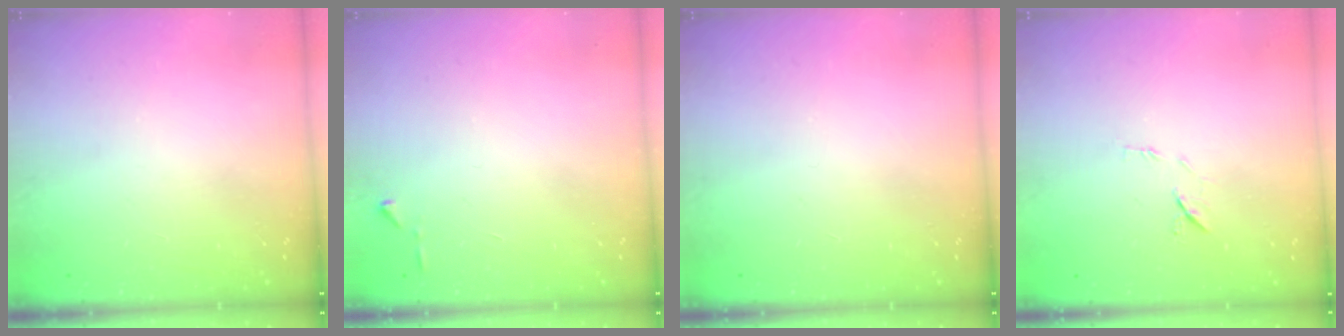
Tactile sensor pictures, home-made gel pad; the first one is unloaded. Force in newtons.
{"total": 3.9, "press": 3.9, "slide": 0.5}
{"total": 0.0}
{"total": 6.8, "press": 6.7, "slide": 0.8}